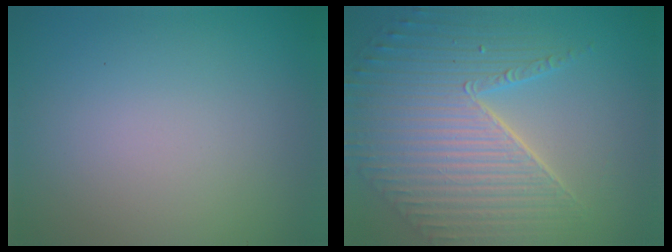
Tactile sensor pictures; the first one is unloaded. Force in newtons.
{"total": 7.1, "press": 5.6, "slide": 4.4}